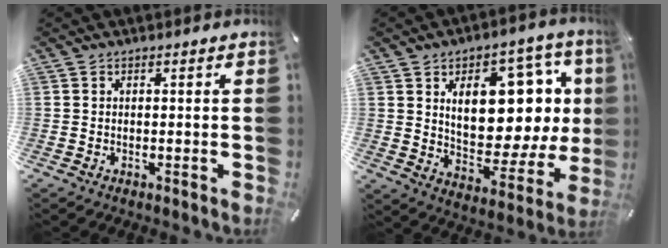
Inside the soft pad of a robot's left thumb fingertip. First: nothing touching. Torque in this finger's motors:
{"motor_torque": [0.75, 0.75, 1.75, -0.57, 0.46]}